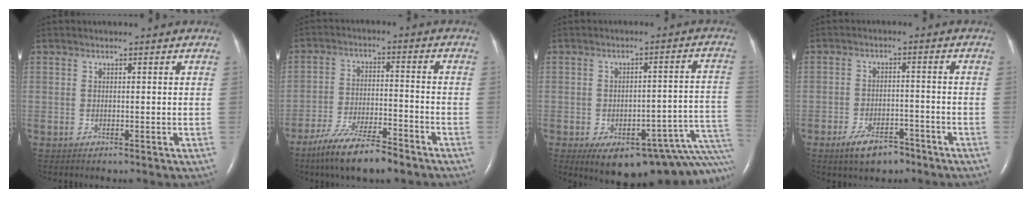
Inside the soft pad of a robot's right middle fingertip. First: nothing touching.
{"total": 11.3, "force": [-8.7, 1.9, 7.0], "torque": [-0.129, -0.023, -0.153]}
{"total": 18.8, "force": [-12.4, 5.9, 12.7], "torque": [-0.073, 0.042, -0.139]}
{"total": 5.9, "force": [-4.2, 2.6, 3.3], "torque": [-0.067, 0.000, -0.066]}